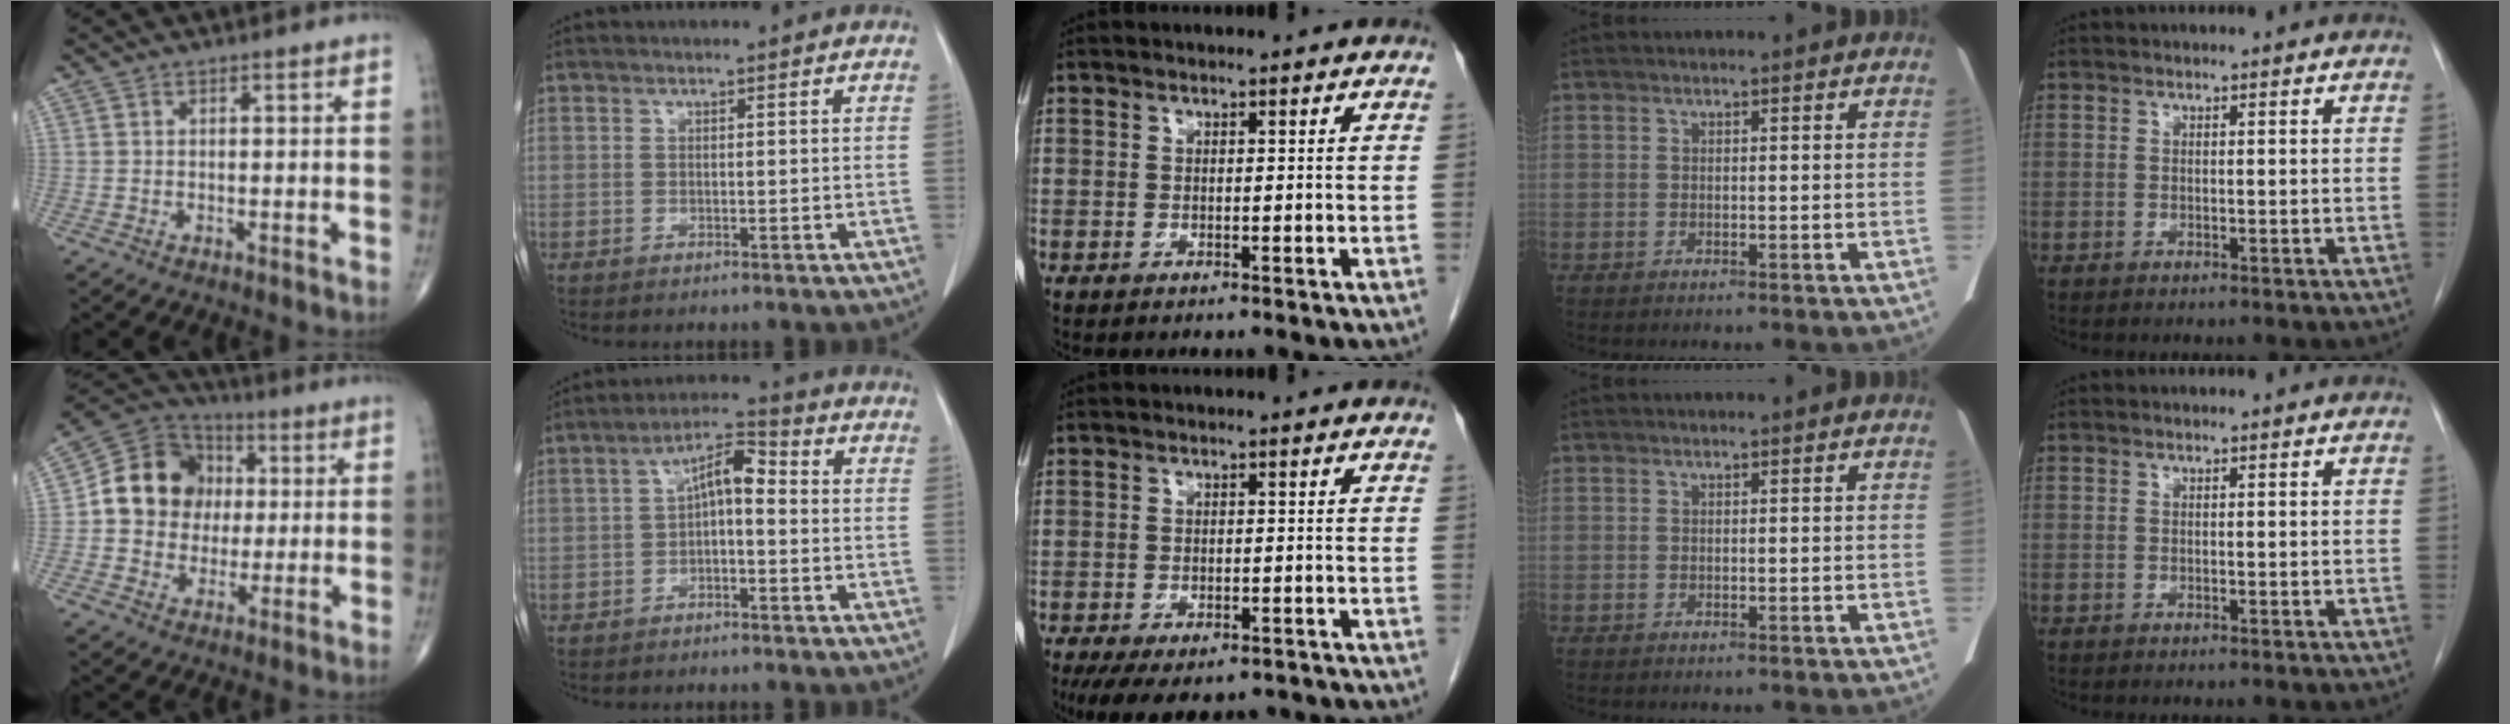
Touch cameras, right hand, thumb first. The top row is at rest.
{"thumb": {"total": 14.3, "force": [1.1, 12.6, 6.6], "torque": [-0.073, 0.021, 0.012]}, "index": {"total": 6.1, "force": [-0.1, 2.2, 5.7], "torque": [-0.100, 0.030, -0.008]}, "middle": {"total": 10.7, "force": [-7.9, 4.9, 5.3], "torque": [-0.097, -0.010, -0.108]}}